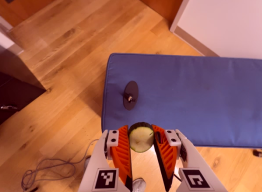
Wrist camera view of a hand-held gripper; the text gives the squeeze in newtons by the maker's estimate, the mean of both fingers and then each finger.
{"total": 9.4, "left": 9.1, "right": 9.7}